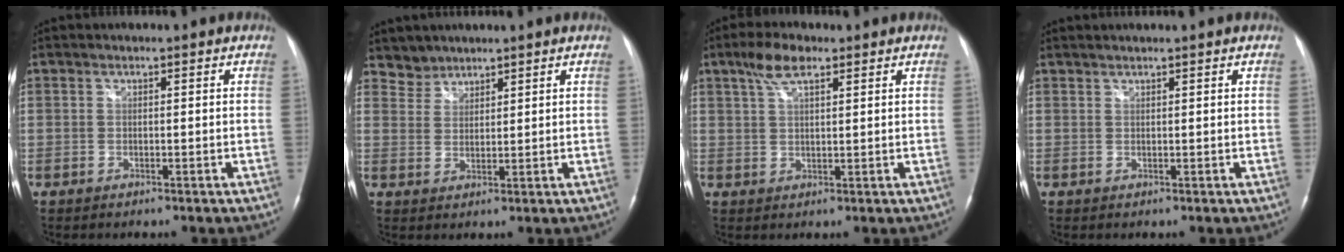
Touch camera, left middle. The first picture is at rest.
{"total": 3.1, "force": [2.7, 1.3, -0.7], "torque": [0.019, 0.007, 0.051]}
{"total": 5.1, "force": [3.2, 1.6, 3.6], "torque": [-0.079, 0.014, 0.063]}
{"total": 1.8, "force": [1.7, -0.3, 0.5], "torque": [-0.005, 0.016, 0.035]}